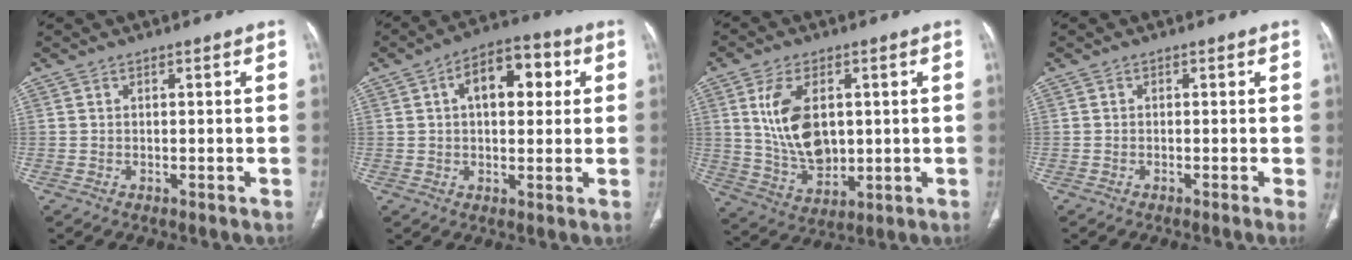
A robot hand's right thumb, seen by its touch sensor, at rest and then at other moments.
{"total": 11.3, "force": [3.1, 6.2, 8.9], "torque": [-0.106, 0.019, 0.041]}
{"total": 12.3, "force": [2.5, 7.4, 9.5], "torque": [-0.162, -0.018, 0.060]}
{"total": 0.9, "force": [-0.3, -0.1, 0.8], "torque": [-0.016, -0.001, -0.009]}